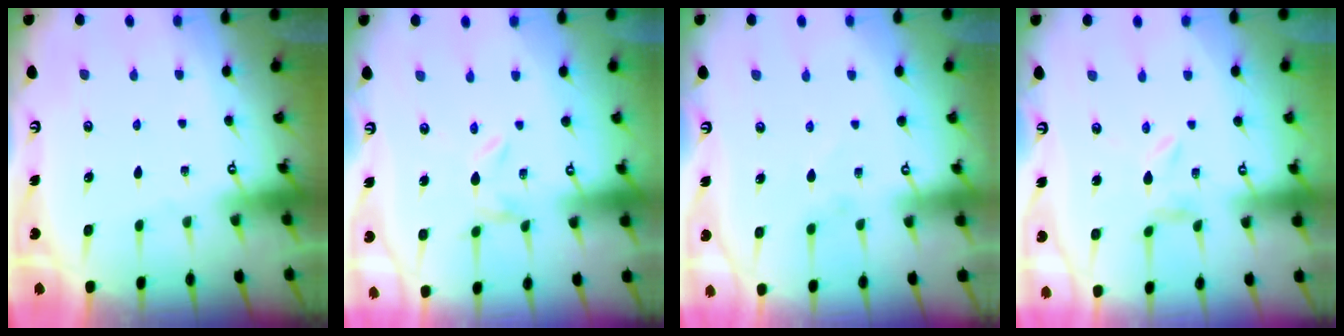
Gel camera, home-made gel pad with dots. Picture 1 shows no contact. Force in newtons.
{"total": 0.0}
{"total": 0.7, "press": 0.6, "slide": 0.3}
{"total": 1.6, "press": 1.6, "slide": 0.2}